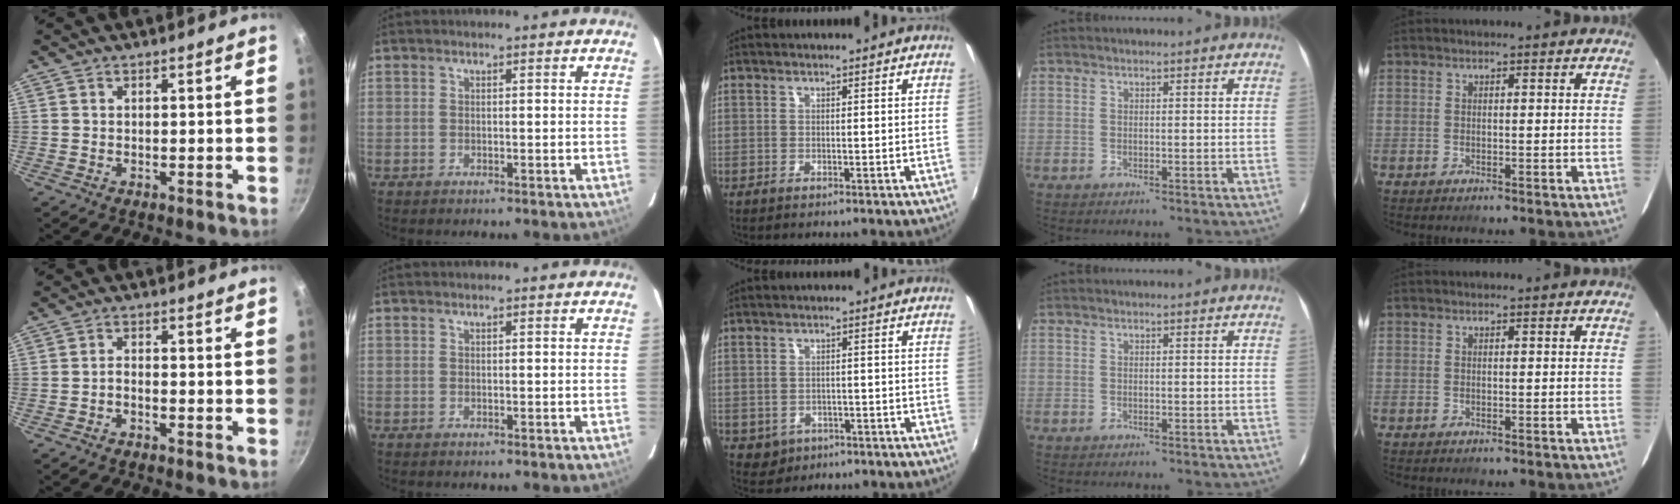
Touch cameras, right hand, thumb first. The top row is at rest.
{"thumb": {"total": 1.7, "force": [-1.3, 0.5, 0.9], "torque": [-0.019, 0.015, -0.027]}, "middle": {"total": 4.5, "force": [-1.7, 4.0, 1.4], "torque": [-0.043, -0.003, -0.010]}}